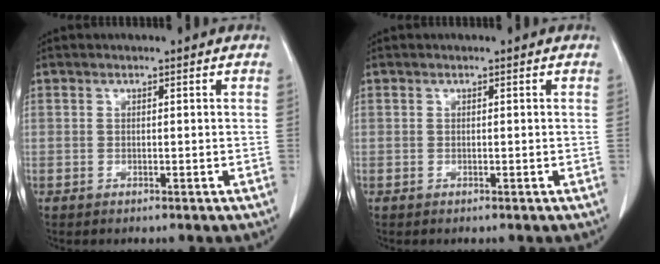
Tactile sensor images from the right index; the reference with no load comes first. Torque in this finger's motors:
{"motor_torque": [0.00, 0.00, 0.01, 0.00]}